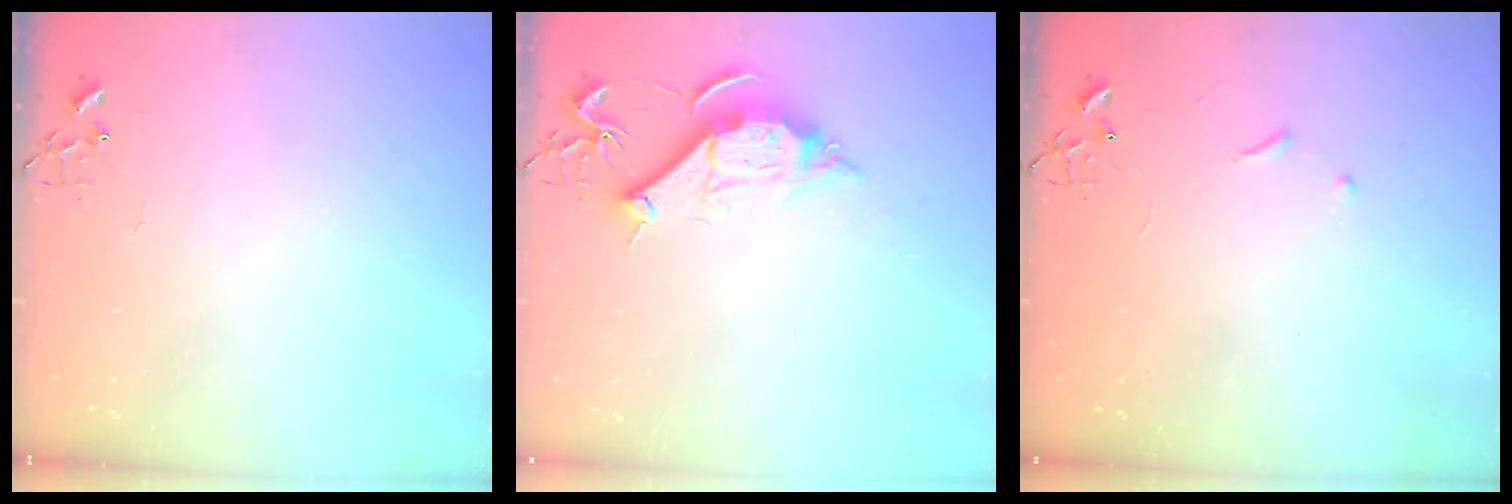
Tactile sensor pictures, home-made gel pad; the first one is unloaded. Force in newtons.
{"total": 10.1, "press": 10.0, "slide": 0.8}
{"total": 4.0, "press": 3.9, "slide": 0.6}